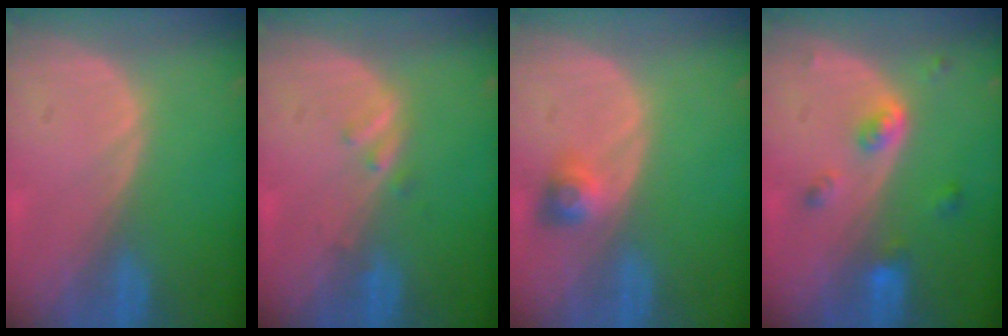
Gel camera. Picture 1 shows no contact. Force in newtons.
{"total": 1.4, "press": 1.4, "slide": 0.2}
{"total": 2.9, "press": 2.7, "slide": 1.2}
{"total": 4.3, "press": 3.9, "slide": 1.8}